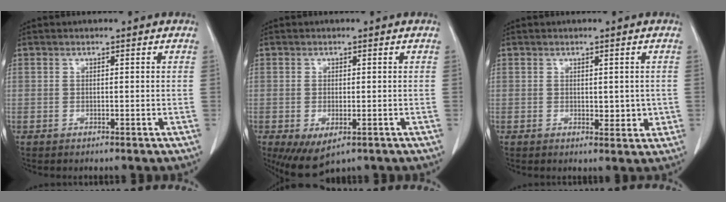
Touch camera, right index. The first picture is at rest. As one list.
[{"total": 6.0, "force": [-3.0, 2.6, 4.5], "torque": [-0.073, -0.017, -0.039]}, {"total": 2.9, "force": [0.0, 1.7, 2.4], "torque": [-0.026, -0.005, 0.007]}]